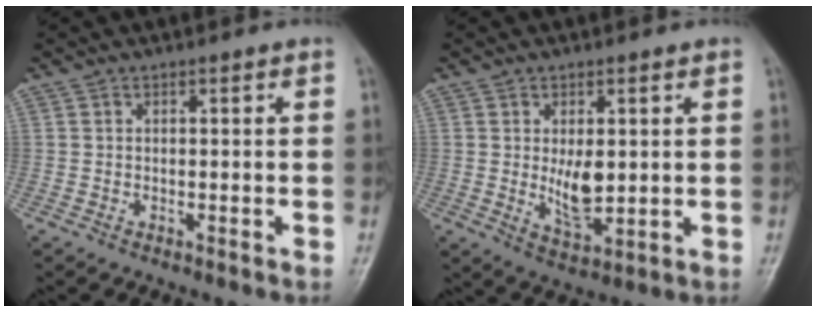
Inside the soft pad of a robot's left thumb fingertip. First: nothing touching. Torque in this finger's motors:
{"motor_torque": [0.93, 0.99, 0.87, -0.27, 0.11]}